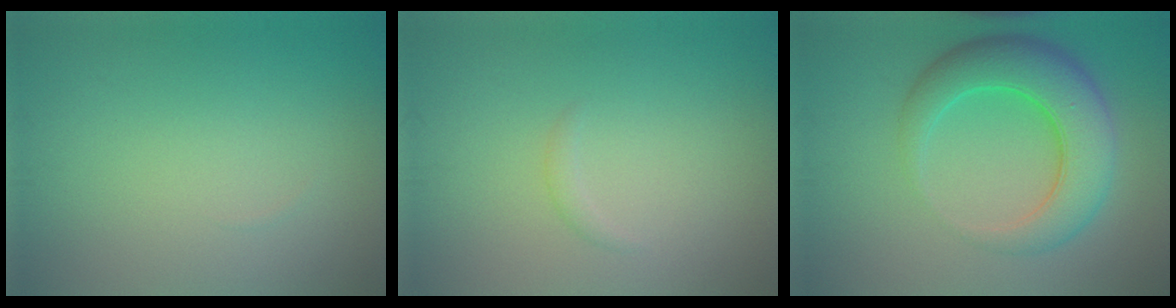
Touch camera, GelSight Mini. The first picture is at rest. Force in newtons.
{"total": 0.7, "press": 0.7, "slide": 0.0}
{"total": 7.3, "press": 7.3, "slide": 0.1}